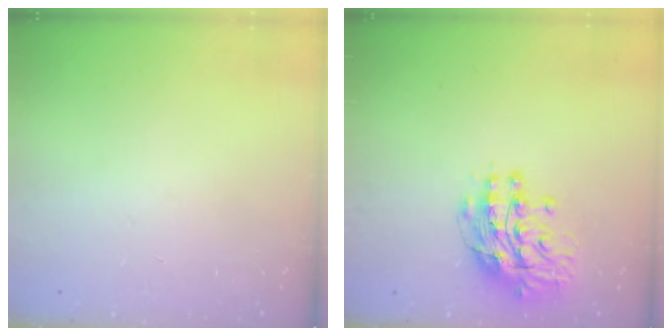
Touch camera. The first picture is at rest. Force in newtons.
{"total": 12.2, "press": 12.1, "slide": 1.1}